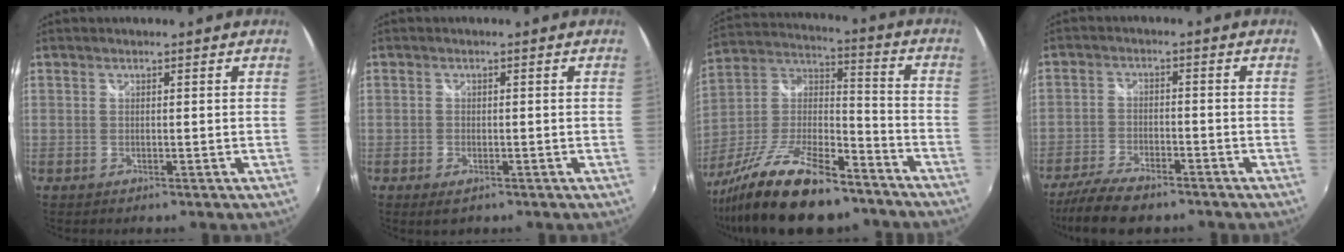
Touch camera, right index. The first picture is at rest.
{"total": 2.3, "force": [-1.4, 1.3, 1.4], "torque": [-0.027, -0.008, -0.022]}
{"total": 21.7, "force": [-15.6, 7.3, 13.2], "torque": [-0.257, -0.010, -0.258]}
{"total": 10.6, "force": [-8.6, 3.2, 5.4], "torque": [-0.131, -0.025, -0.152]}